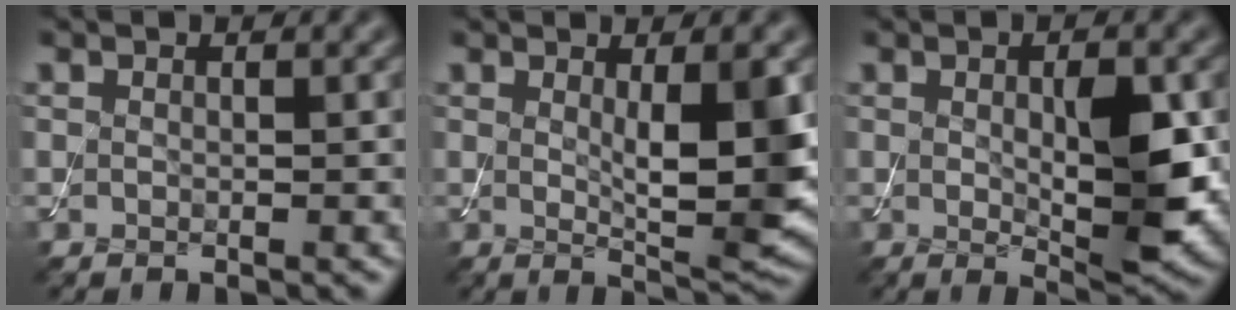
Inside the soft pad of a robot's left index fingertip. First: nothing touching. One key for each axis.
{"total": 5.8, "fx": 0.7, "fy": 1.2, "fz": 5.6, "tx": -0.084, "ty": -0.016, "tz": 0.018}
{"total": 5.7, "fx": 0.1, "fy": 1.8, "fz": 5.4, "tx": -0.091, "ty": -0.006, "tz": 0.007}